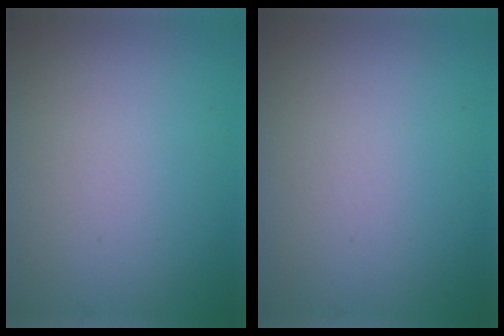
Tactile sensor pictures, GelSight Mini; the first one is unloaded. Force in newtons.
{"total": 0.0}